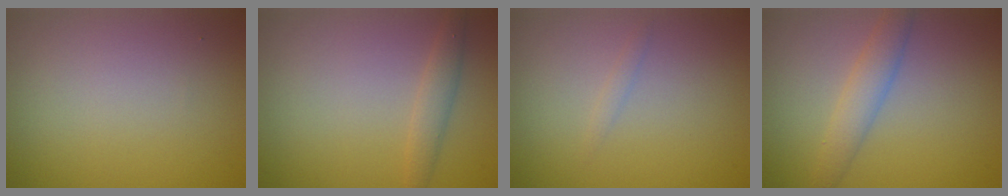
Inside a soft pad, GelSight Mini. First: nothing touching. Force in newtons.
{"total": 1.6, "press": 1.6, "slide": 0.0}
{"total": 0.6, "press": 0.6, "slide": 0.1}
{"total": 2.7, "press": 2.7, "slide": 0.0}